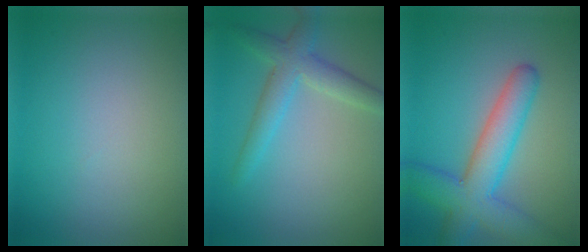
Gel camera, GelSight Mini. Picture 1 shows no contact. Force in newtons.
{"total": 3.6, "press": 3.6, "slide": 0.2}
{"total": 6.8, "press": 6.8, "slide": 0.4}